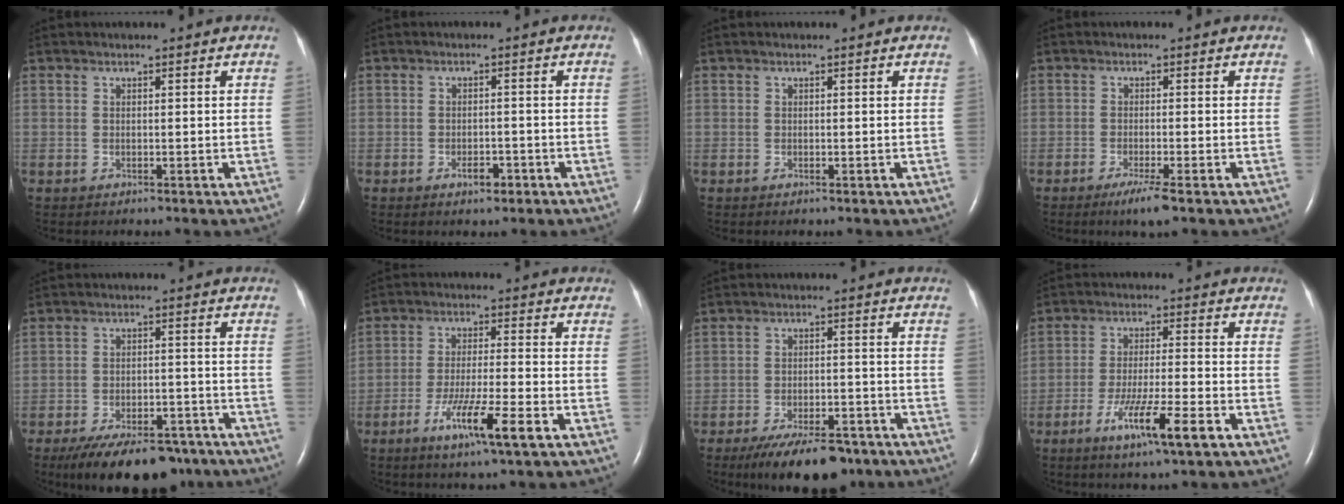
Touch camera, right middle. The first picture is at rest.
{"total": 2.5, "force": [-1.5, 1.1, 1.7], "torque": [-0.025, 0.003, -0.021]}
{"total": 0.0}
{"total": 3.6, "force": [-2.2, -0.1, 2.8], "torque": [-0.055, -0.012, -0.040]}
{"total": 15.1, "force": [-11.5, 6.1, 7.5], "torque": [-0.119, -0.003, -0.167]}
{"total": 8.9, "force": [-4.6, -0.1, 7.6], "torque": [-0.140, -0.018, -0.081]}
{"total": 11.7, "force": [-8.8, 4.1, 6.6], "torque": [-0.102, -0.009, -0.137]}
{"total": 9.2, "force": [-4.8, 0.1, 7.9], "torque": [-0.144, -0.018, -0.083]}